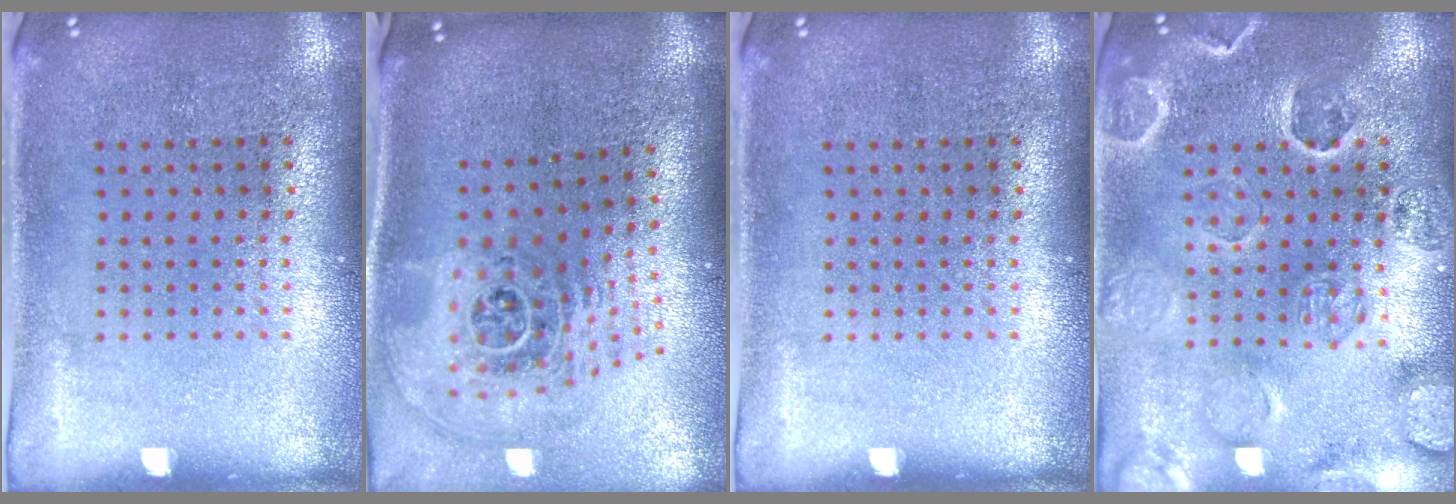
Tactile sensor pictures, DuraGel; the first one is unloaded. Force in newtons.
{"total": 2.6, "press": 1.8, "slide": 1.9}
{"total": 0.0}
{"total": 2.8, "press": 2.7, "slide": 0.5}